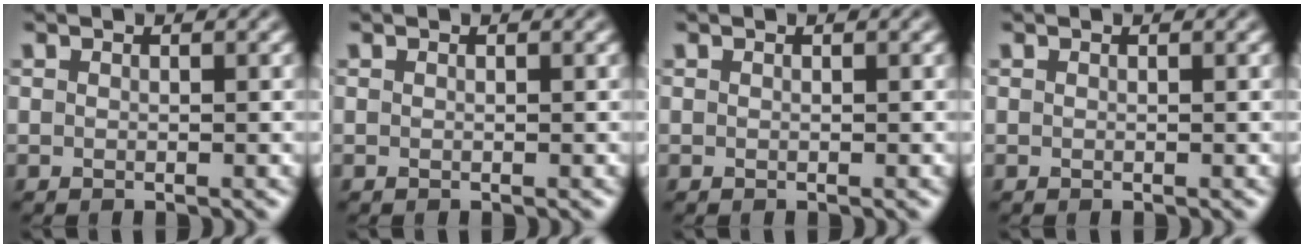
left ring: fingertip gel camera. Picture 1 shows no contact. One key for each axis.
{"total": 0.0}
{"total": 0.0}
{"total": 0.0}